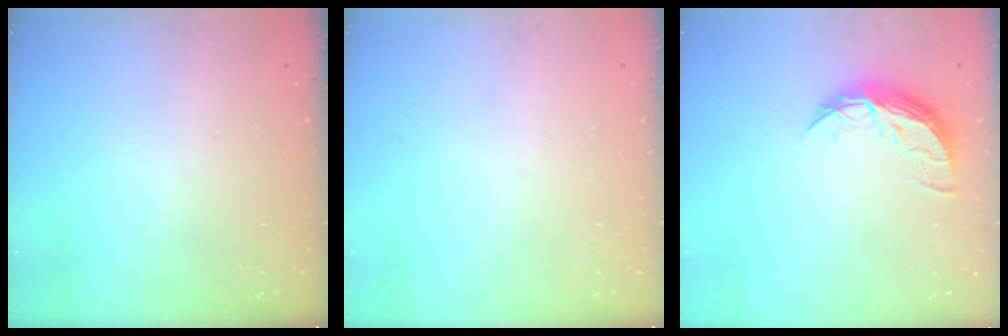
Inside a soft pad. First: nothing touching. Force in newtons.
{"total": 0.0}
{"total": 8.3, "press": 8.3, "slide": 0.7}